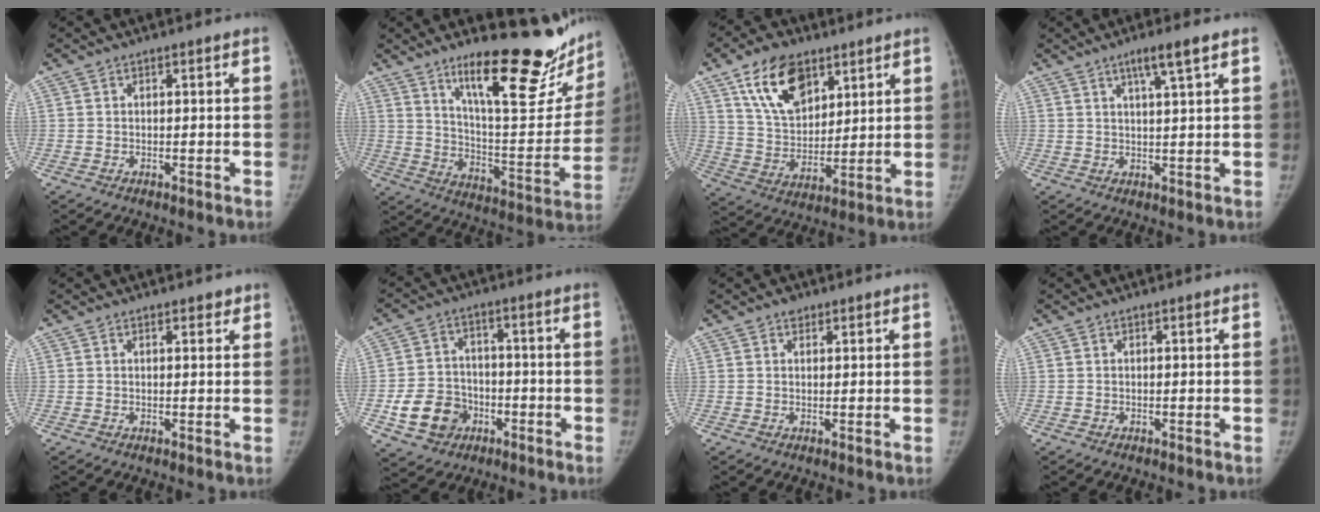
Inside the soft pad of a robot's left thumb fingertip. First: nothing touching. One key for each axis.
{"total": 25.8, "fx": 17.9, "fy": 7.0, "fz": 17.1, "tx": -0.197, "ty": -0.114, "tz": 0.271}
{"total": 14.8, "fx": 8.4, "fy": 8.6, "fz": 8.7, "tx": -0.121, "ty": -0.038, "tz": 0.158}
{"total": 4.9, "fx": 2.9, "fy": 0.1, "fz": 4.0, "tx": -0.071, "ty": -0.011, "tz": 0.051}
{"total": 1.5, "fx": 1.2, "fy": 0.8, "fz": 0.7, "tx": 0.003, "ty": -0.006, "tz": 0.011}
{"total": 10.4, "fx": -3.8, "fy": 8.7, "fz": 4.3, "tx": -0.055, "ty": 0.024, "tz": -0.059}
{"total": 1.6, "fx": 1.1, "fy": 1.0, "fz": 0.5, "tx": 0.001, "ty": -0.005, "tz": 0.013}
{"total": 0.0}